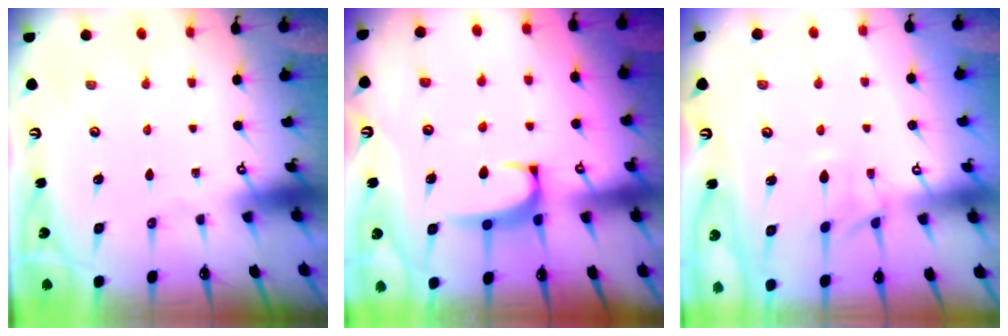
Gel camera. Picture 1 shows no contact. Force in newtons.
{"total": 2.1, "press": 2.1, "slide": 0.6}
{"total": 1.0, "press": 0.4, "slide": 0.9}